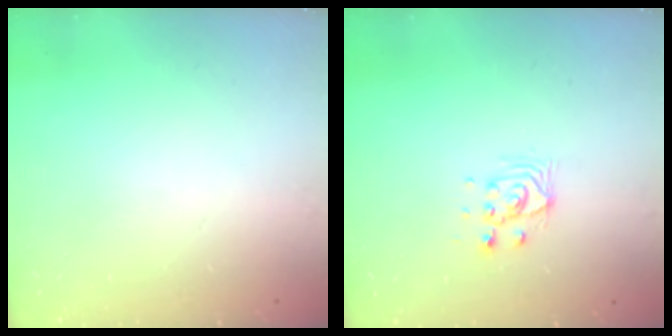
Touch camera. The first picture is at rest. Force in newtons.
{"total": 5.4, "press": 5.4, "slide": 0.1}